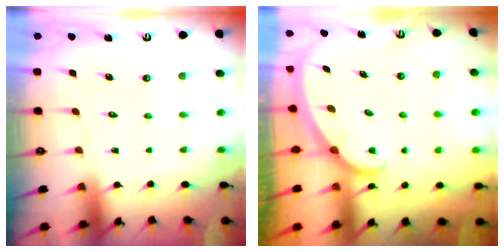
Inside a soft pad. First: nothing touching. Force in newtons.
{"total": 1.8, "press": 1.8, "slide": 0.1}